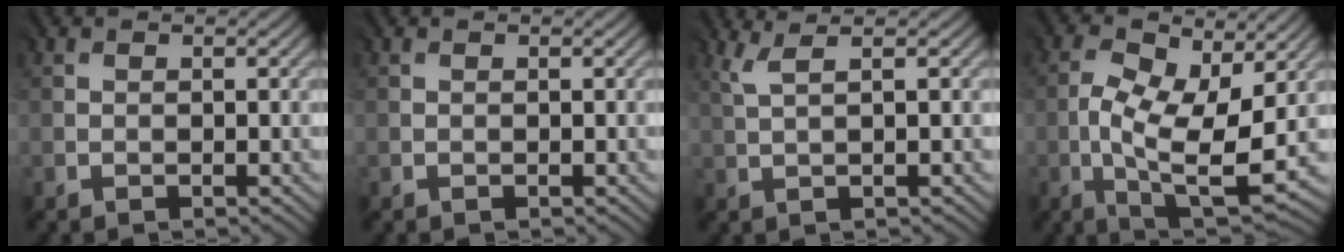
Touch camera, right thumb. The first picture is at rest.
{"total": 0.0}
{"total": 2.0, "force": [1.1, -0.2, 1.6], "torque": [-0.028, 0.006, 0.026]}
{"total": 10.5, "force": [-0.8, 4.7, 9.3], "torque": [-0.183, -0.003, -0.010]}